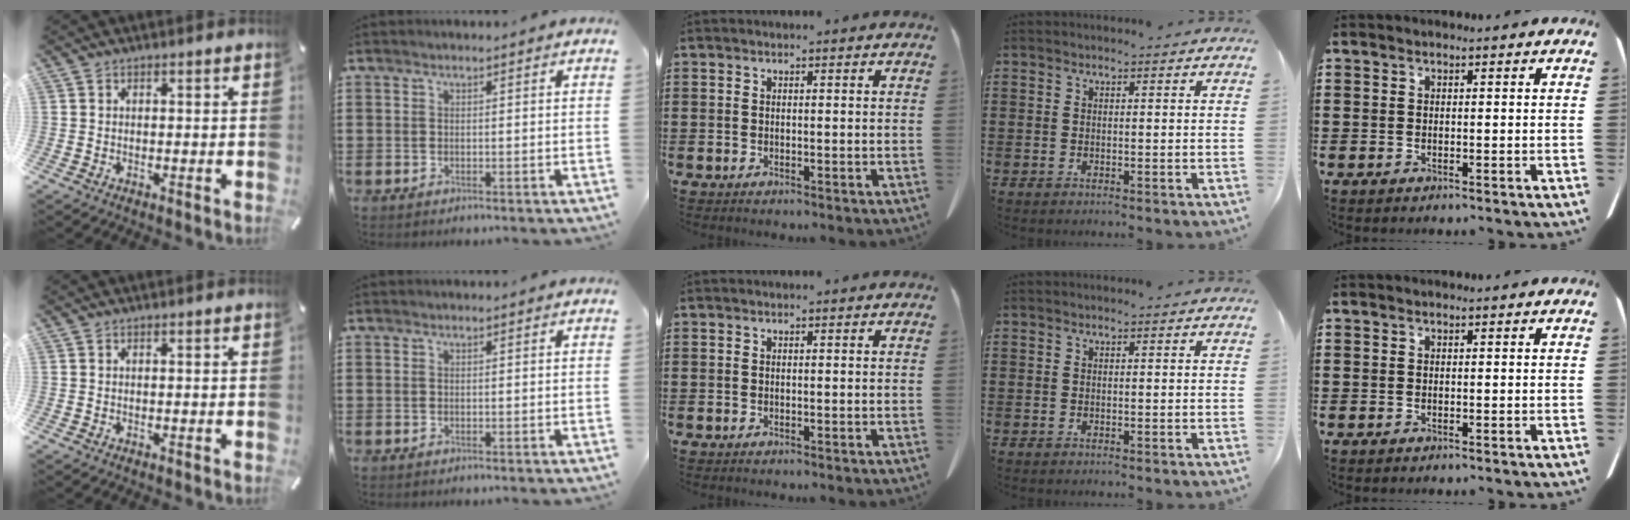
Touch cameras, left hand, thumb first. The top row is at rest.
{}